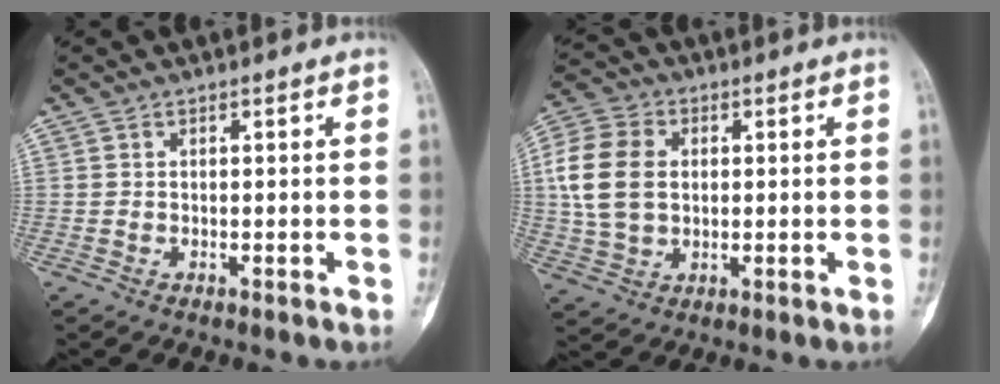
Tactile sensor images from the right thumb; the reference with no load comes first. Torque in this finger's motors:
{"motor_torque": [1.12, 1.21, 0.73, -0.35, 0.30]}